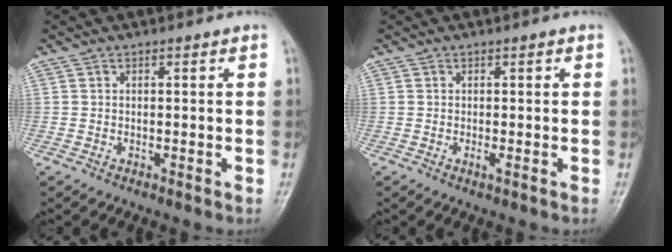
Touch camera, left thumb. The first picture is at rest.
{"total": 1.2, "force": [0.0, 0.2, 1.2], "torque": [-0.014, 0.001, 0.000]}